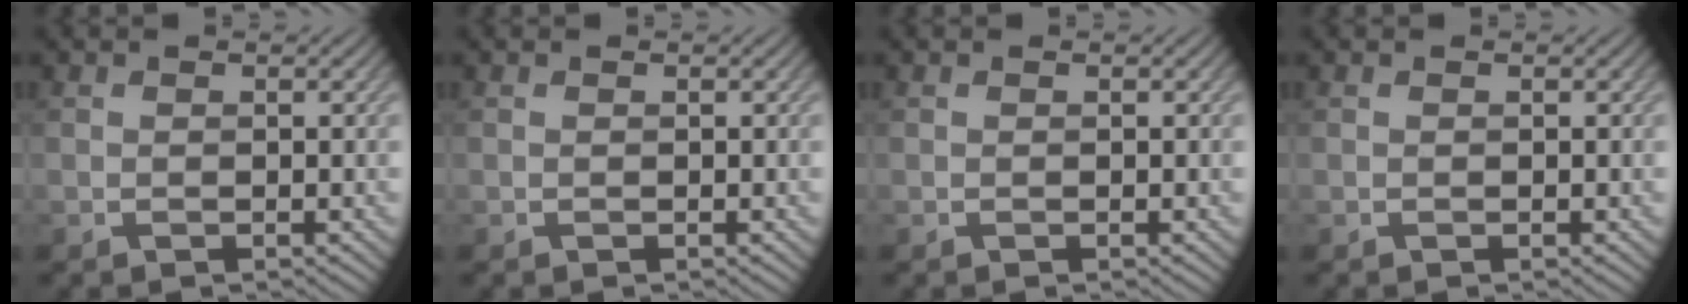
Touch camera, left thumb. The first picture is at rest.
{"total": 0.0}
{"total": 0.0}
{"total": 0.0}